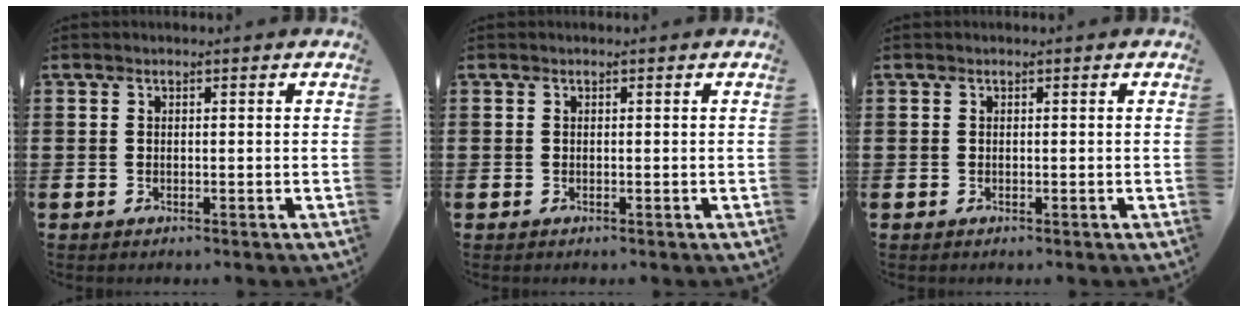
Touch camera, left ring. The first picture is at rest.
{"total": 0.0}
{"total": 0.0}